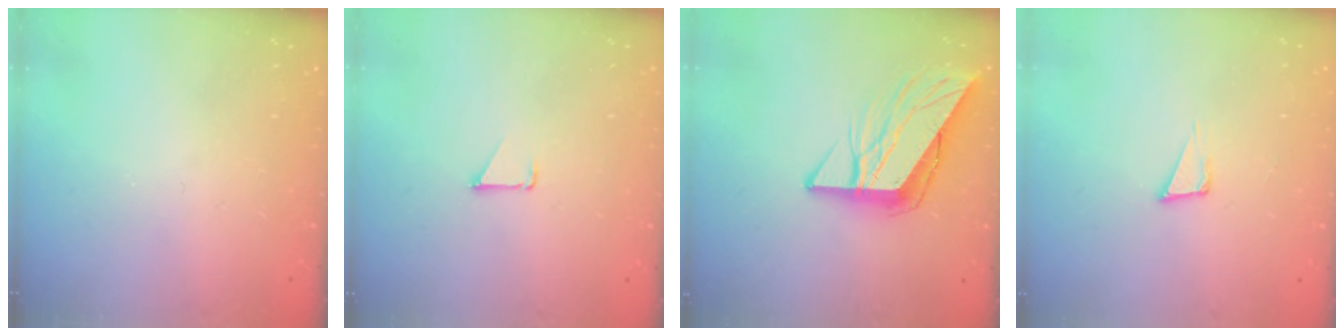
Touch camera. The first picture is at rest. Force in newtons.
{"total": 0.9, "press": 0.9, "slide": 0.1}
{"total": 10.2, "press": 10.1, "slide": 1.3}
{"total": 3.9, "press": 2.6, "slide": 2.9}